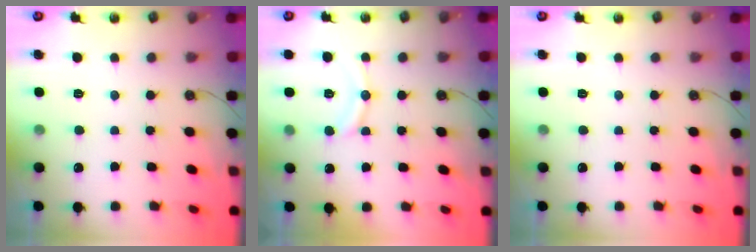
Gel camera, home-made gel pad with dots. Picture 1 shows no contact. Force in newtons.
{"total": 10.7, "press": 10.7, "slide": 1.0}
{"total": 0.0}